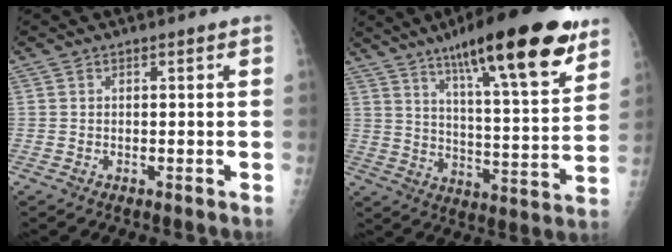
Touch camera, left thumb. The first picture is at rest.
{"total": 23.9, "force": [15.0, 4.8, 17.9], "torque": [-0.251, -0.053, 0.232]}